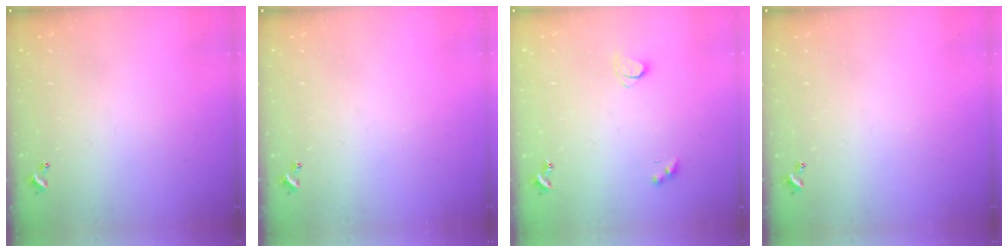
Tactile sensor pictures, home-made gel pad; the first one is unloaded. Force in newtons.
{"total": 0.0}
{"total": 1.7, "press": 1.7, "slide": 0.3}
{"total": 0.0}